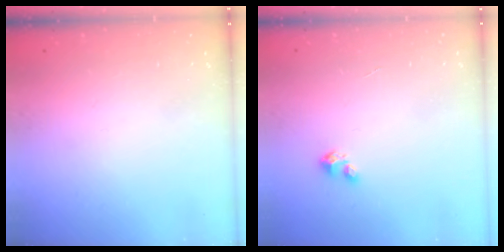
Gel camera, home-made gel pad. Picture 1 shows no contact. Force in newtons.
{"total": 1.7, "press": 1.7, "slide": 0.1}